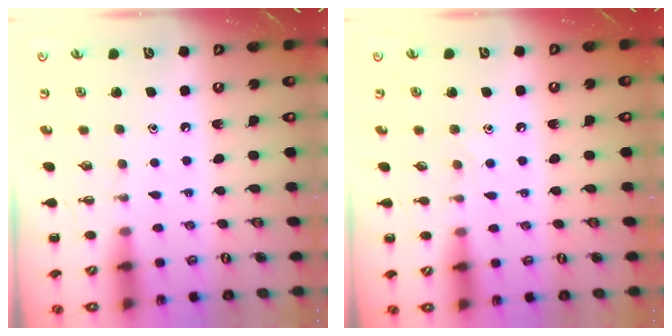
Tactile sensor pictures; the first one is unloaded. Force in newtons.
{"total": 3.0, "press": 2.8, "slide": 1.0}